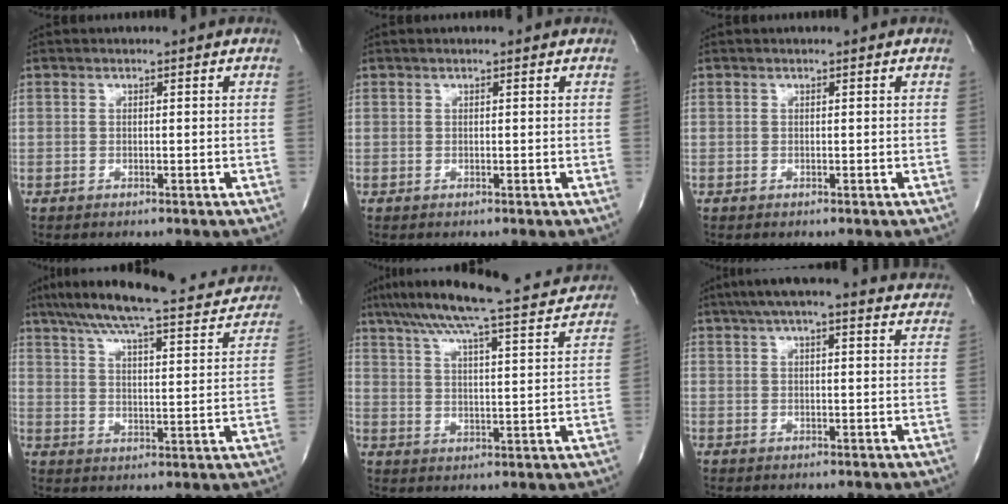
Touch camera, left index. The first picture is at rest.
{"total": 1.4, "force": [1.2, 0.0, 0.7], "torque": [-0.012, 0.013, 0.015]}
{"total": 0.6, "force": [0.5, 0.0, 0.2], "torque": [-0.005, 0.000, 0.007]}
{"total": 22.8, "force": [20.2, 3.6, 9.9], "torque": [-0.159, -0.006, 0.265]}
{"total": 21.3, "force": [19.0, 1.7, 9.6], "torque": [-0.160, 0.002, 0.259]}
{"total": 19.4, "force": [17.4, 2.7, 8.2], "torque": [-0.123, 0.021, 0.214]}